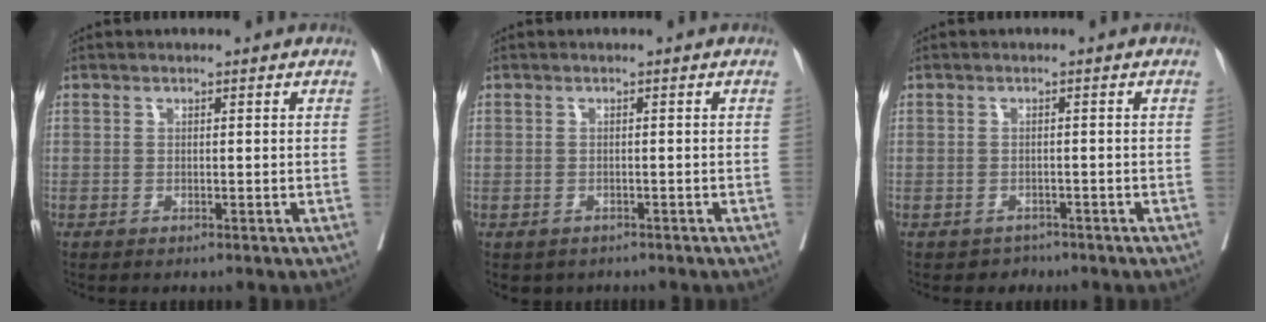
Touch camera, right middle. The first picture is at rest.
{"total": 2.9, "force": [-2.1, 1.8, 0.7], "torque": [-0.007, 0.000, -0.026]}
{"total": 1.9, "force": [-1.5, 1.2, -0.3], "torque": [0.000, 0.004, -0.025]}